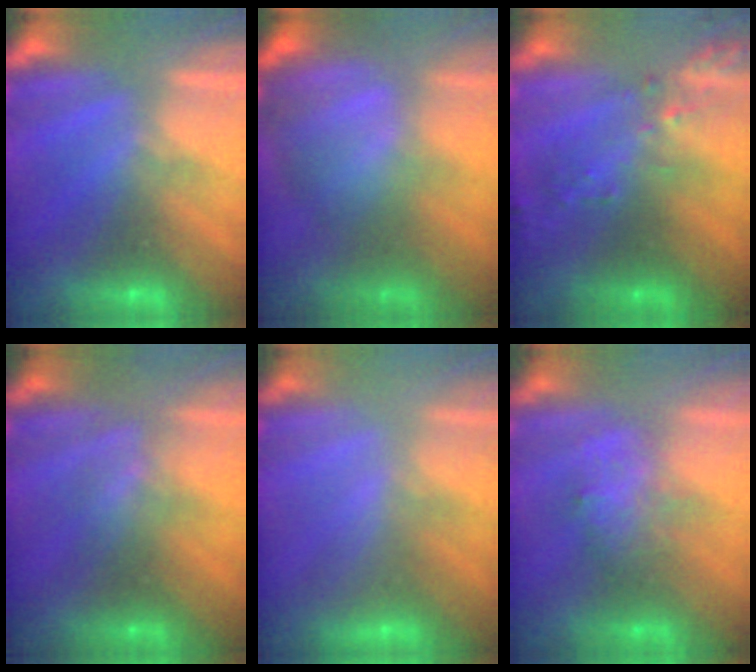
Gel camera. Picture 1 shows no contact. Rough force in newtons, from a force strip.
{"total": 9.1}
{"total": 5.8}
{"total": 2.7}
{"total": 2.3}
{"total": 2.8}